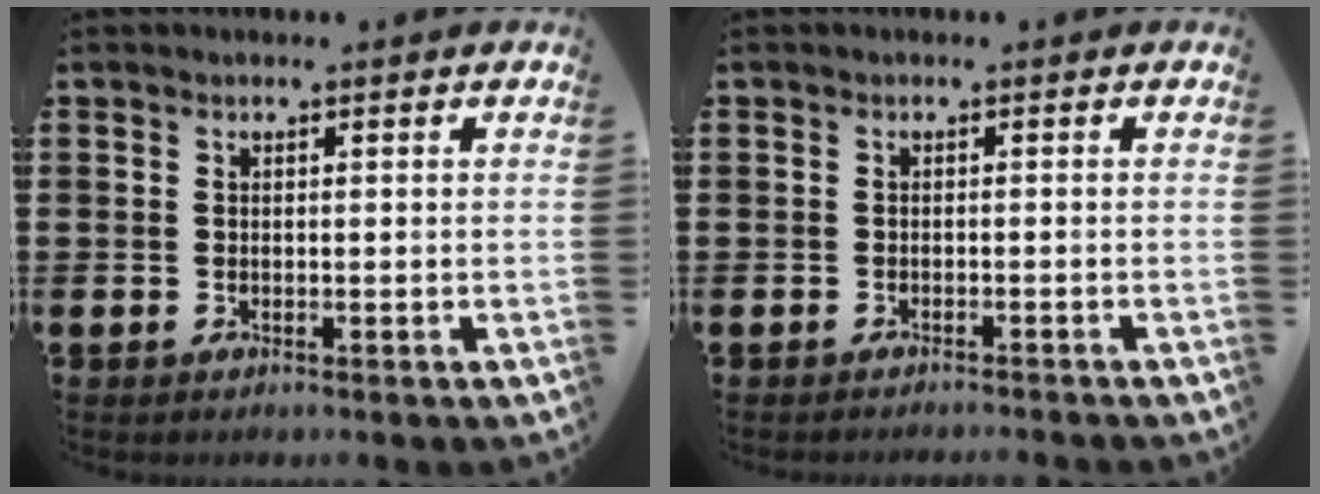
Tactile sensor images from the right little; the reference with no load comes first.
{"total": 0.7, "force": [-0.7, -0.2, 0.0], "torque": [0.000, -0.001, -0.014]}